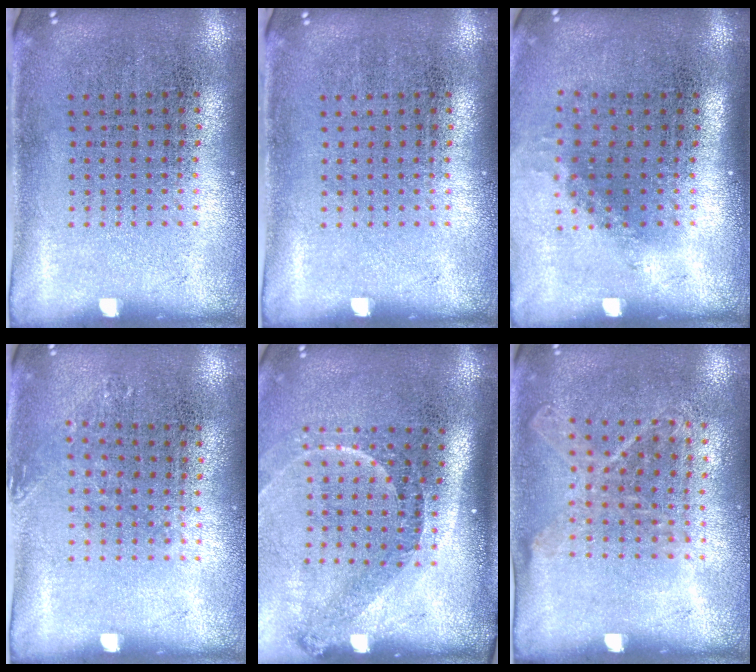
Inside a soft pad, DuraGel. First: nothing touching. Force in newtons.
{"total": 0.0}
{"total": 1.2, "press": 0.9, "slide": 0.9}
{"total": 0.8, "press": 0.8, "slide": 0.1}
{"total": 1.9, "press": 1.4, "slide": 1.4}
{"total": 1.1, "press": 1.0, "slide": 0.5}